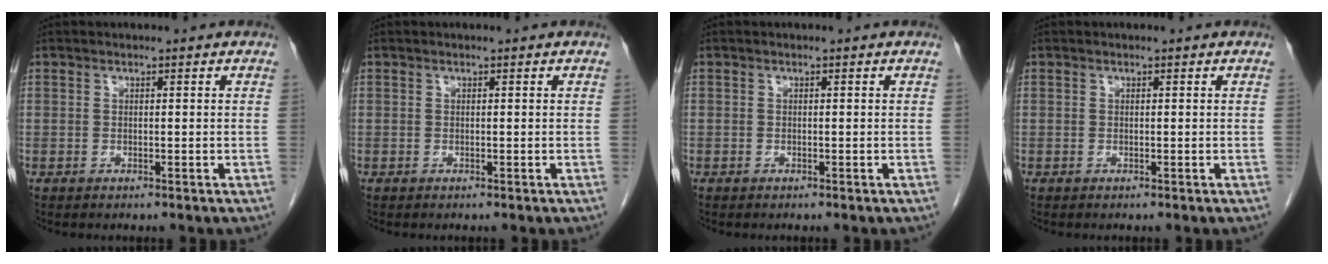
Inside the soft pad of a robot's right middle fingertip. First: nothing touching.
{"total": 0.0}
{"total": 0.0}
{"total": 0.0}